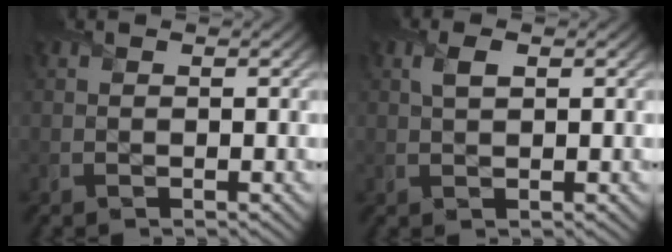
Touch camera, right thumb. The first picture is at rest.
{"total": 1.7, "force": [0.8, 0.5, 1.4], "torque": [-0.035, 0.005, 0.016]}